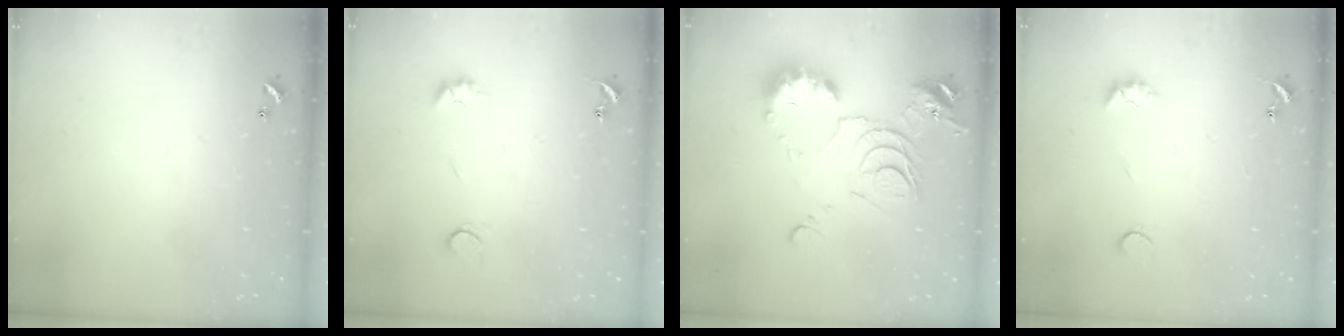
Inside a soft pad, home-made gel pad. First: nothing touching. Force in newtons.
{"total": 3.8, "press": 3.6, "slide": 1.0}
{"total": 11.9, "press": 11.8, "slide": 1.4}
{"total": 4.2, "press": 4.2, "slide": 0.7}